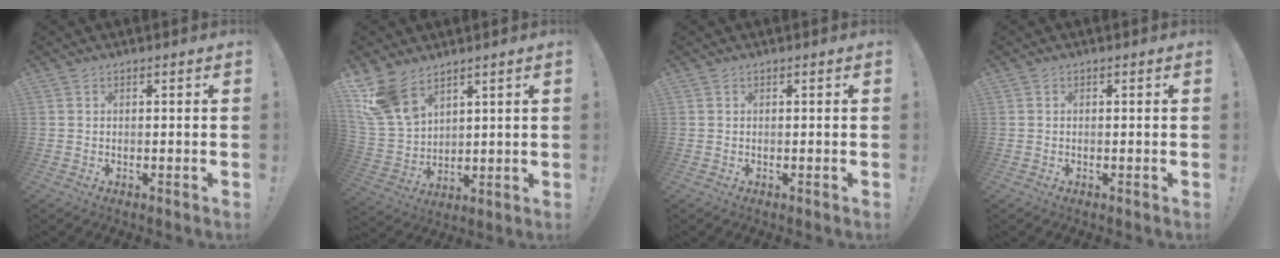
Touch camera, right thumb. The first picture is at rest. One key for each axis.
{"total": 13.1, "fx": 8.7, "fy": 7.6, "fz": 6.2, "tx": -0.136, "ty": -0.046, "tz": 0.173}
{"total": 0.0}
{"total": 0.0}